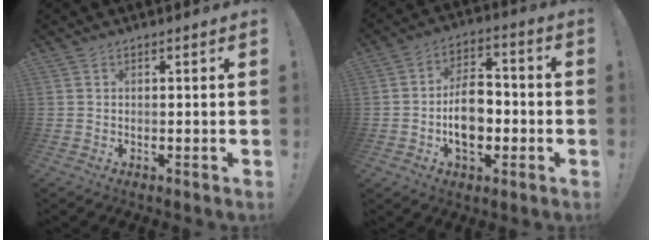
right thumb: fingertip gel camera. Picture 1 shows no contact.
{"total": 12.9, "force": [-2.6, 8.7, 9.1], "torque": [-0.146, 0.014, -0.046]}